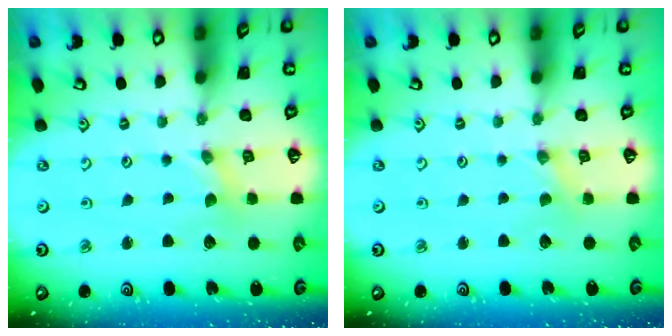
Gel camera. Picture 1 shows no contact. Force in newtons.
{"total": 0.0}